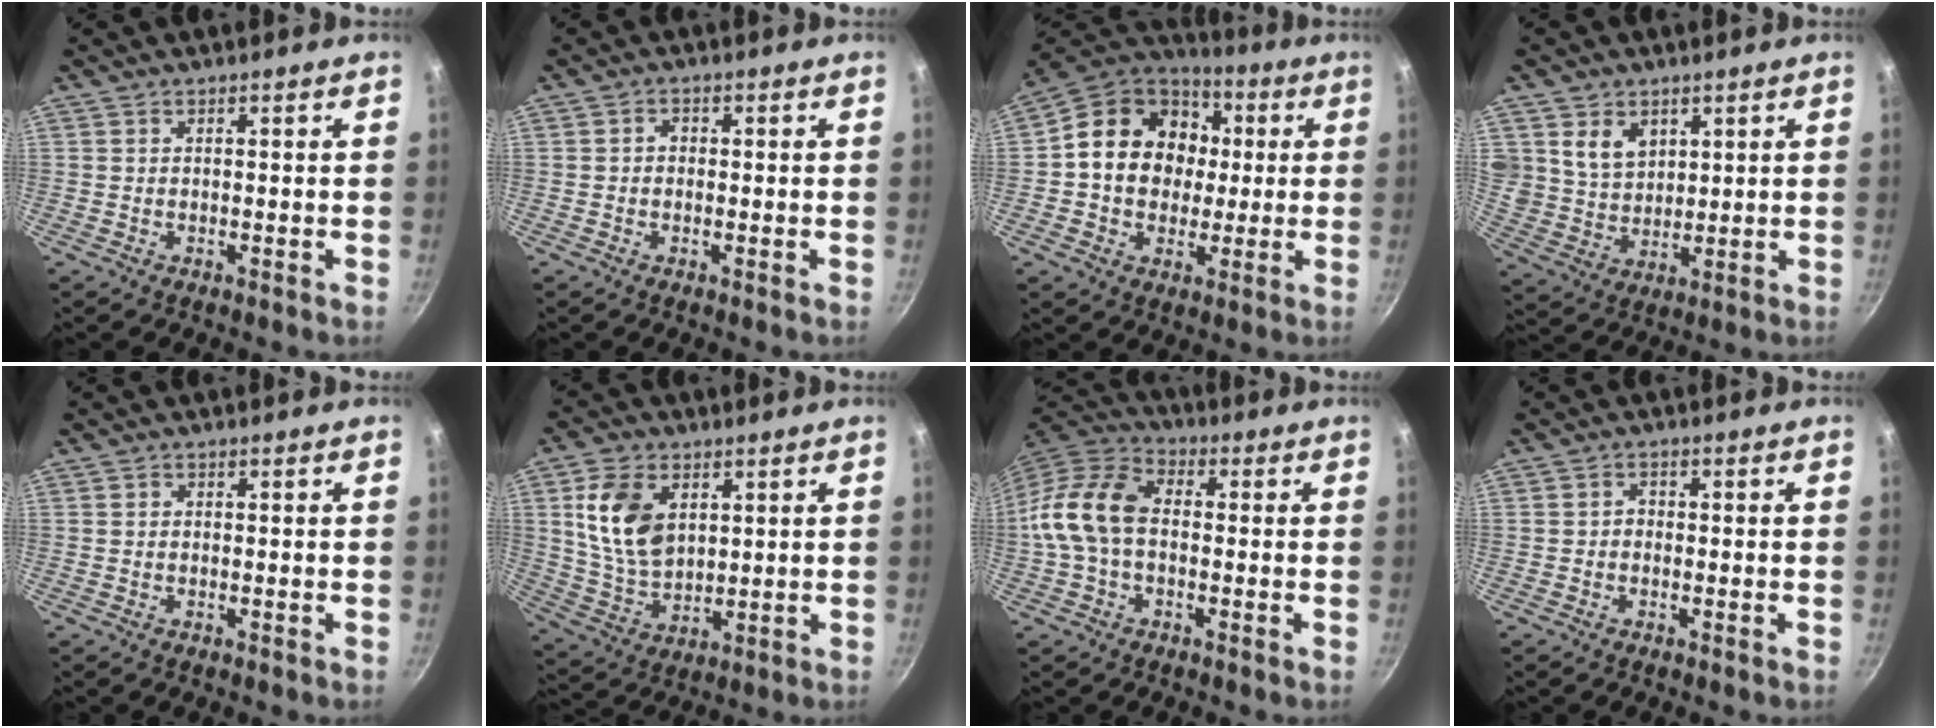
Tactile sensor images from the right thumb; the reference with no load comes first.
{"total": 1.8, "force": [0.0, 1.5, 1.0], "torque": [-0.011, 0.006, -0.004]}
{"total": 18.3, "force": [1.7, 15.0, 10.3], "torque": [-0.143, 0.025, 0.017]}
{"total": 8.2, "force": [3.4, 6.3, 3.8], "torque": [-0.051, -0.020, 0.072]}
{"total": 0.6, "force": [0.0, 0.5, 0.3], "torque": [-0.002, 0.004, 0.000]}
{"total": 12.8, "force": [3.6, 8.5, 8.8], "torque": [-0.146, -0.021, 0.079]}
{"total": 12.7, "force": [-0.8, 8.4, 9.5], "torque": [-0.168, 0.038, -0.034]}
{"total": 1.2, "force": [-0.4, 1.0, 0.6], "torque": [-0.007, 0.008, -0.009]}